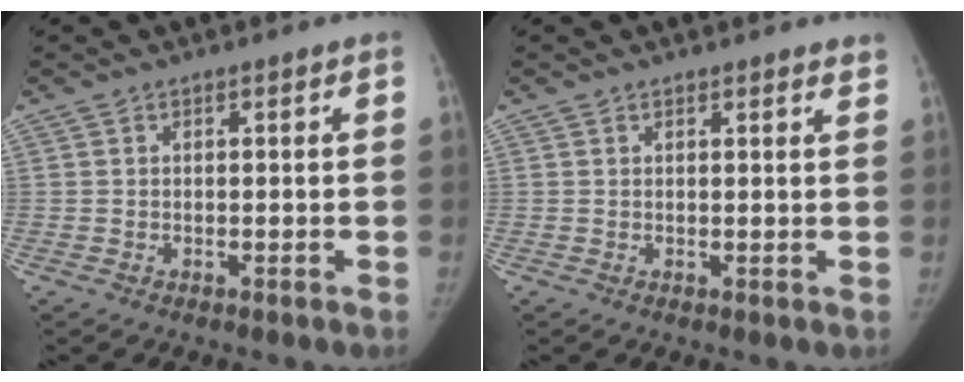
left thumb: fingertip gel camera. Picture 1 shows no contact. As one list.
[{"total": 2.3, "force": [2.2, 0.7, 0.5], "torque": [0.008, -0.006, 0.018]}]